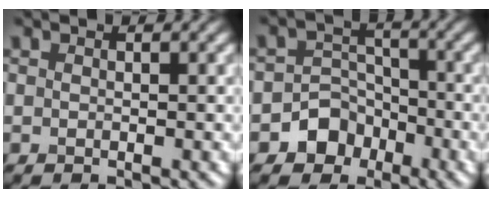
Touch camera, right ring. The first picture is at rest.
{"total": 4.4, "force": [-2.4, 3.5, 1.0], "torque": [0.018, 0.008, -0.052]}